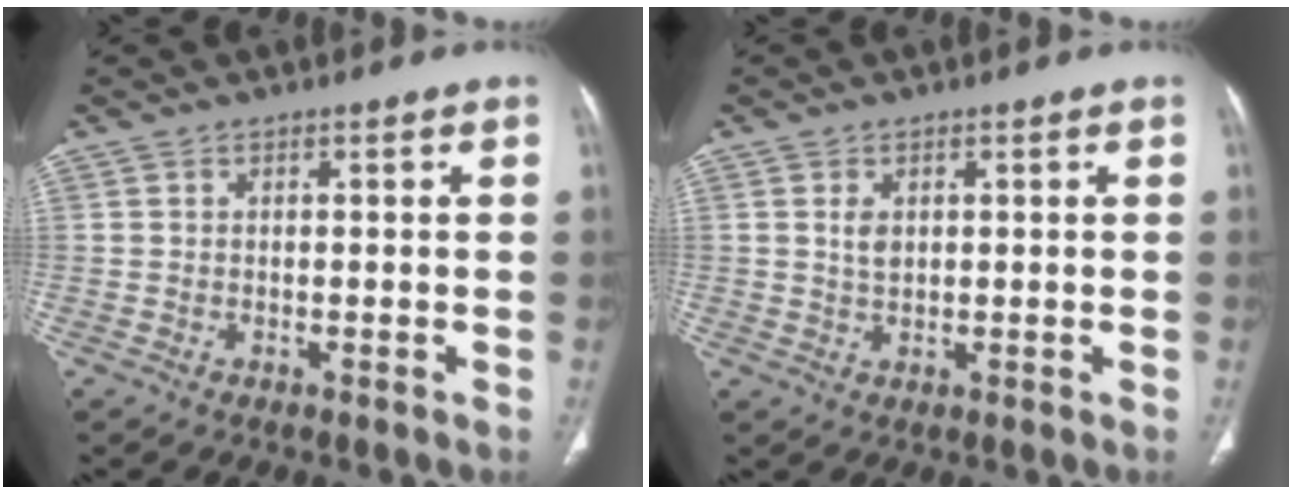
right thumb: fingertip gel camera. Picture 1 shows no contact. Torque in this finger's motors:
{"motor_torque": [-0.20, -0.05, 0.30, -0.15, 0.10]}